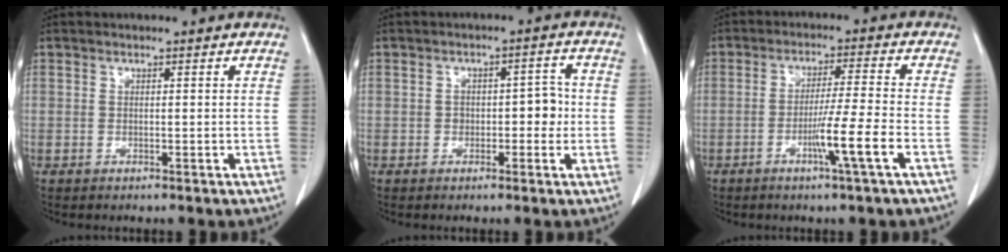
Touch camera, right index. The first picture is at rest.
{"total": 3.9, "force": [-0.7, 2.3, 3.2], "torque": [-0.035, 0.021, -0.008]}
{"total": 7.4, "force": [-3.1, -1.4, 6.5], "torque": [-0.114, -0.012, -0.058]}